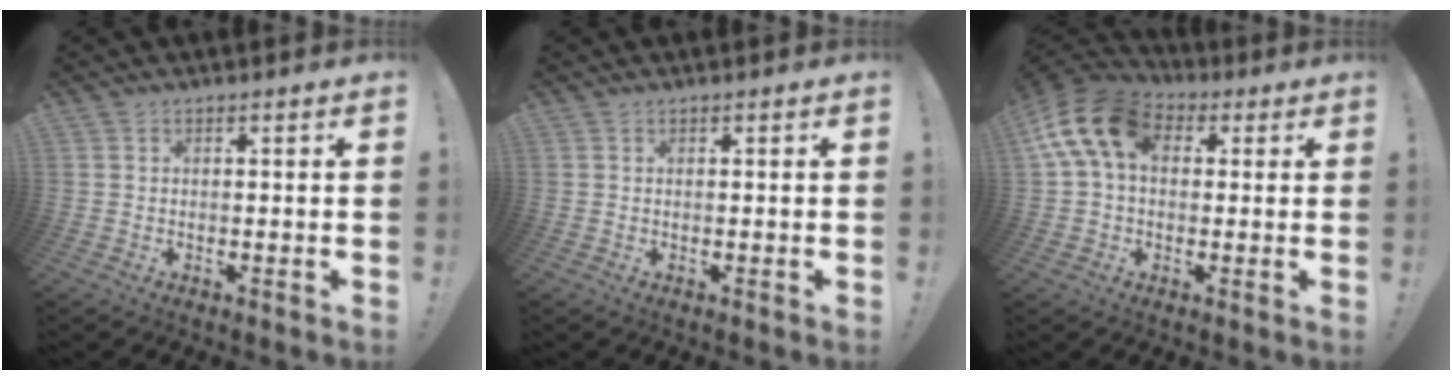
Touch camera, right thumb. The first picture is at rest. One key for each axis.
{"total": 0.0}
{"total": 15.5, "fx": 4.2, "fy": 10.1, "fz": 10.9, "tx": -0.209, "ty": 0.007, "tz": 0.079}